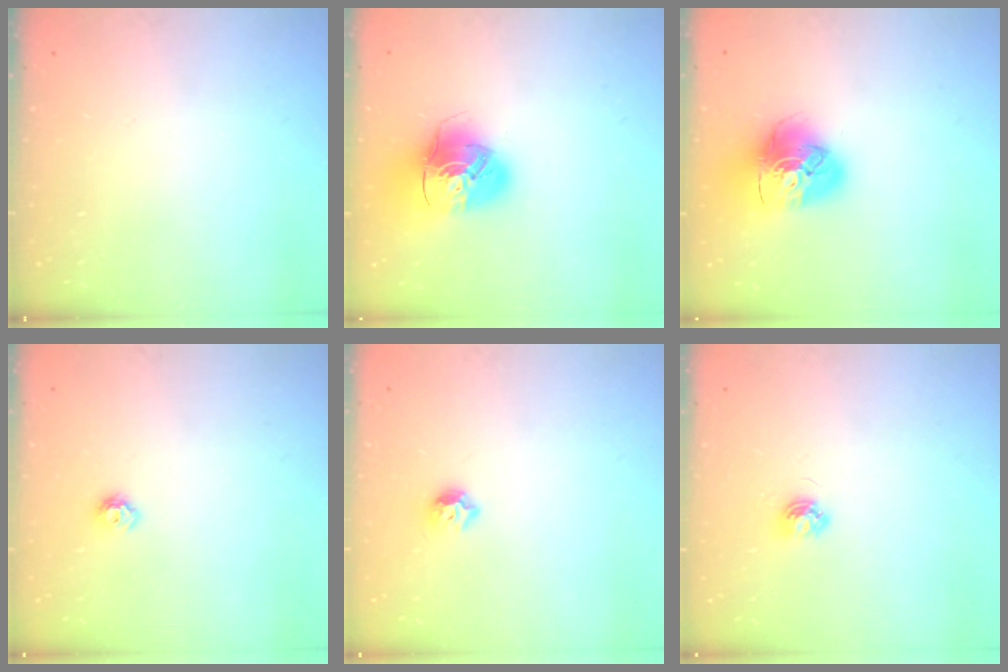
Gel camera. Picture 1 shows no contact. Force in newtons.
{"total": 15.3, "press": 15.1, "slide": 2.0}
{"total": 14.9, "press": 14.8, "slide": 1.7}
{"total": 5.7, "press": 5.7, "slide": 0.7}
{"total": 5.5, "press": 5.4, "slide": 0.9}
{"total": 4.2, "press": 4.2, "slide": 0.4}